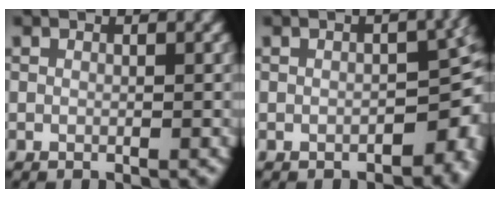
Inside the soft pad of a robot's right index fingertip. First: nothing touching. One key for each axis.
{"total": 6.9, "fx": -2.1, "fy": 4.1, "fz": 5.2, "tx": -0.026, "ty": -0.010, "tz": -0.019}